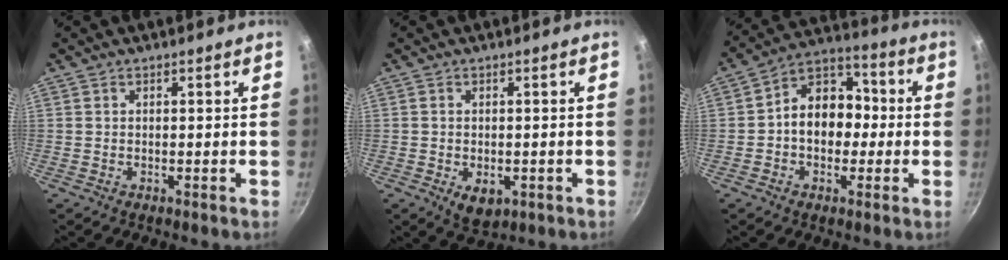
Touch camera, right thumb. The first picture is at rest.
{"total": 5.0, "force": [-1.4, 3.2, 3.5], "torque": [-0.044, -0.004, -0.013]}
{"total": 12.4, "force": [-0.7, 9.4, 8.0], "torque": [-0.071, 0.043, -0.030]}